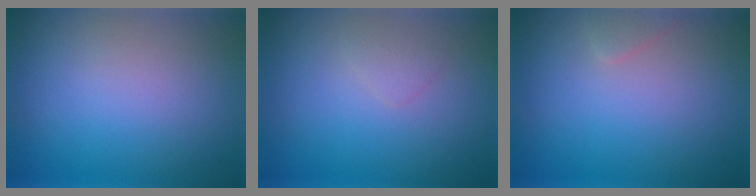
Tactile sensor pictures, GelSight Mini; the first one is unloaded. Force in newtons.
{"total": 0.8, "press": 0.8, "slide": 0.1}
{"total": 0.8, "press": 0.8, "slide": 0.0}